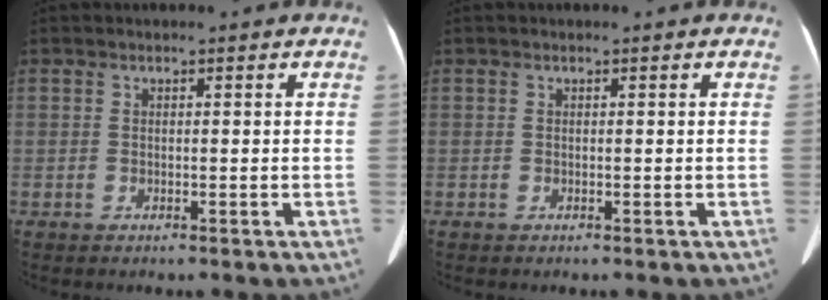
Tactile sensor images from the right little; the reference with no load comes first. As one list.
[{"total": 0.0}]